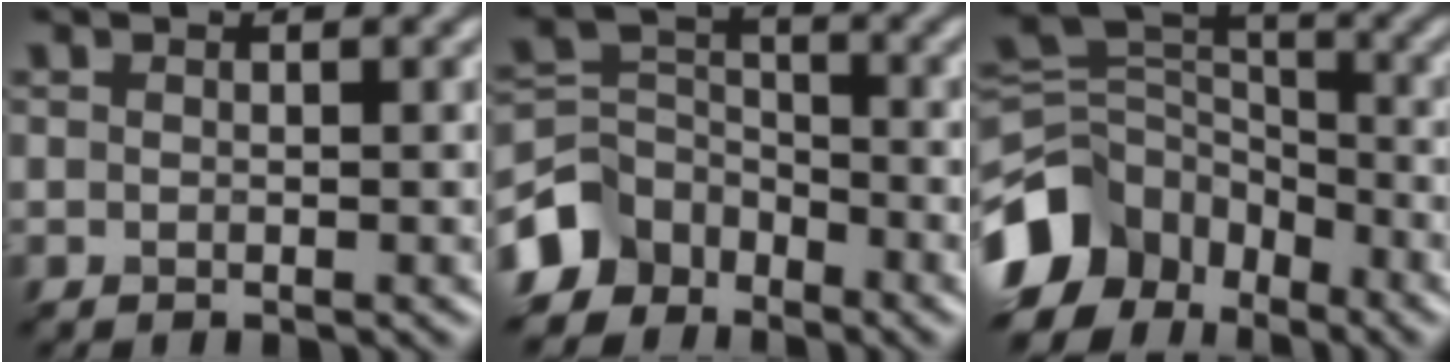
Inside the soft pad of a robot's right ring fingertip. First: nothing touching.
{"total": 5.0, "force": [-3.5, 3.4, 0.9], "torque": [-0.012, 0.001, -0.079]}
{"total": 9.9, "force": [-5.5, 6.8, 4.5], "torque": [-0.090, 0.008, -0.115]}